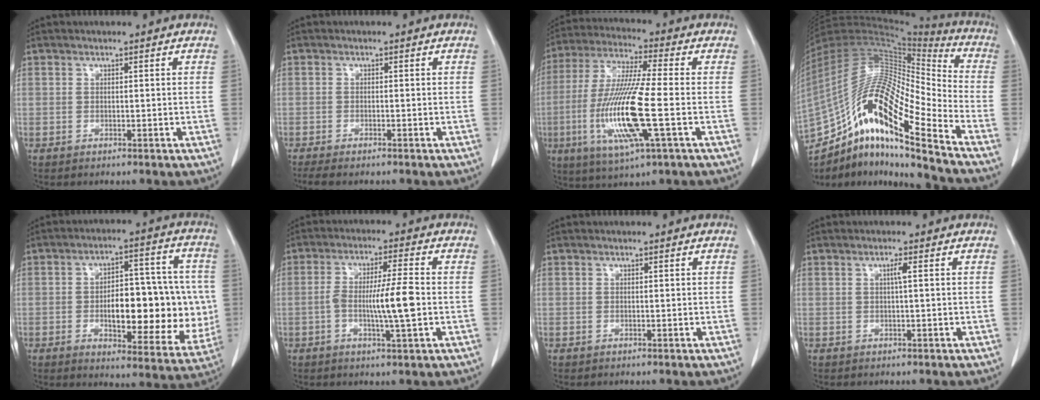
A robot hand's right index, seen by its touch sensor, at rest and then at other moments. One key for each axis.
{"total": 2.7, "fx": -2.3, "fy": 0.4, "fz": 1.4, "tx": -0.023, "ty": -0.009, "tz": -0.036}
{"total": 15.5, "fx": -3.5, "fy": 0.9, "fz": 15.1, "tx": -0.315, "ty": -0.016, "tz": -0.068}
{"total": 21.7, "fx": -13.6, "fy": 3.1, "fz": 16.7, "tx": -0.337, "ty": 0.012, "tz": -0.246}
{"total": 17.1, "fx": -1.5, "fy": 6.8, "fz": 15.6, "tx": -0.205, "ty": 0.021, "tz": -0.010}
{"total": 7.8, "fx": -1.3, "fy": 0.2, "fz": 7.7, "tx": -0.143, "ty": 0.001, "tz": -0.023}
{"total": 0.0}
{"total": 1.3, "fx": 0.2, "fy": -0.1, "fz": 1.3, "tx": -0.023, "ty": 0.002, "tz": 0.003}